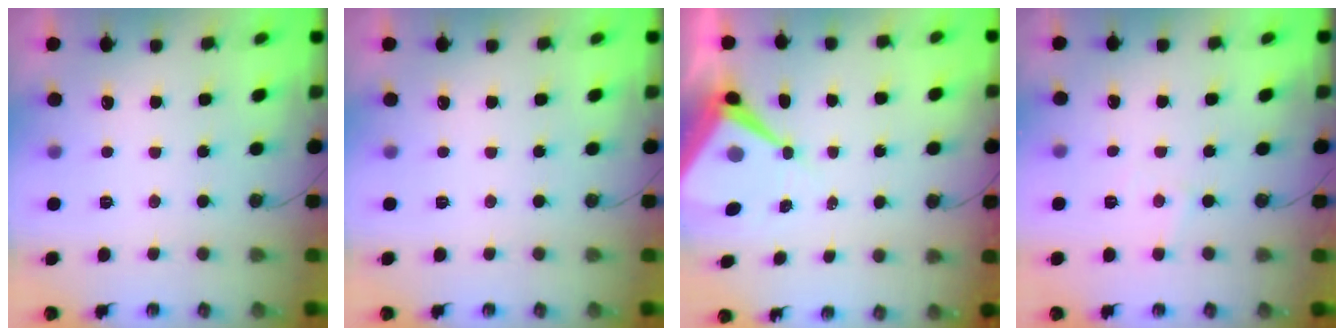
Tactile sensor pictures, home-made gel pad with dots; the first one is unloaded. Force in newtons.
{"total": 0.0}
{"total": 9.5, "press": 9.4, "slide": 1.0}
{"total": 3.7, "press": 3.6, "slide": 0.6}